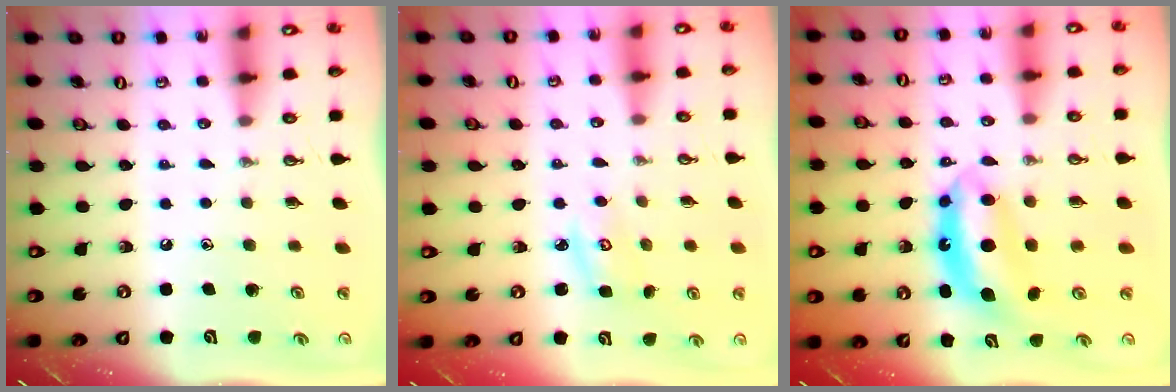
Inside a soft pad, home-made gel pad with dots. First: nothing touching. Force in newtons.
{"total": 4.3, "press": 4.3, "slide": 0.4}
{"total": 7.3, "press": 7.3, "slide": 0.5}